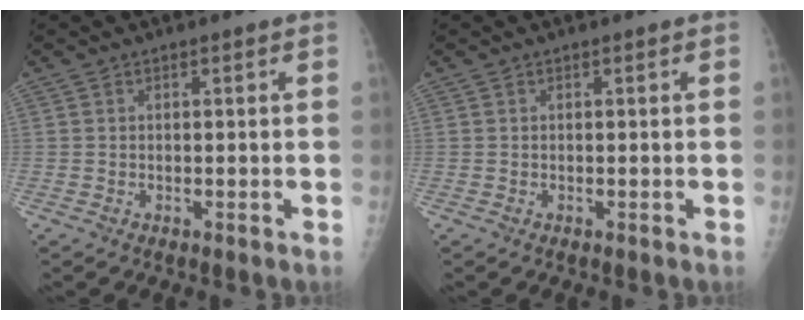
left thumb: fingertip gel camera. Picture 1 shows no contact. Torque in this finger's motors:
{"motor_torque": [0.05, 0.09, -0.01, -0.01, 0.00]}